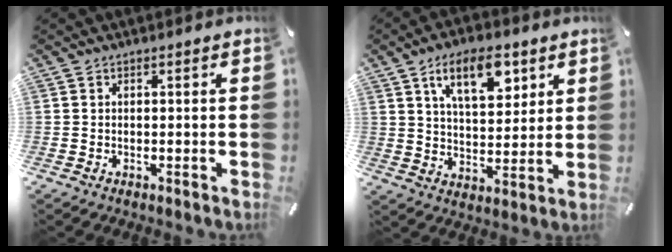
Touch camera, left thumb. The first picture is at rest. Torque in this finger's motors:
{"motor_torque": [1.39, 1.68, 1.82, -0.90, 0.50]}